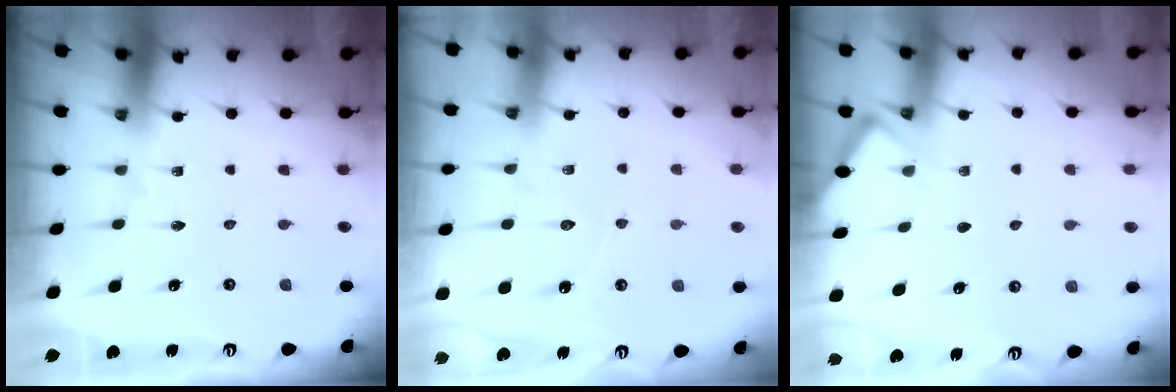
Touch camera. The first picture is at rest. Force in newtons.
{"total": 7.0, "press": 7.0, "slide": 0.4}
{"total": 2.1, "press": 2.1, "slide": 0.3}